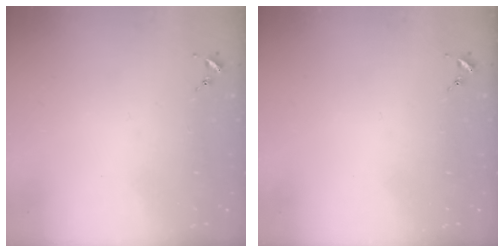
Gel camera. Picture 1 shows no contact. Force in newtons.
{"total": 0.0}